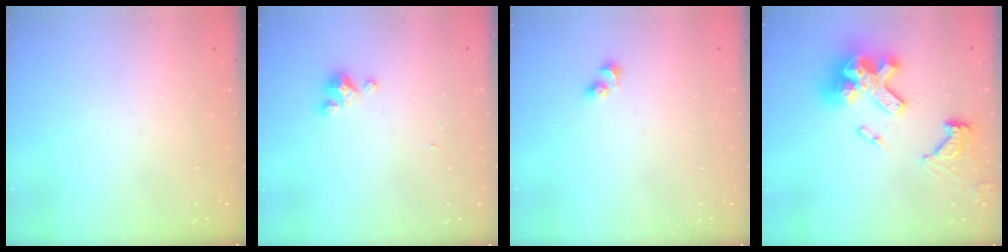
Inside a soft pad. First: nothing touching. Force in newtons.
{"total": 2.3, "press": 2.2, "slide": 0.4}
{"total": 2.7, "press": 2.5, "slide": 1.2}
{"total": 20.2, "press": 20.1, "slide": 2.1}